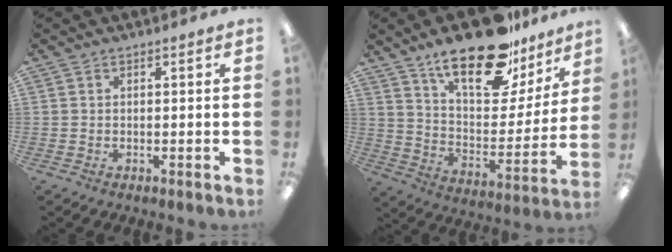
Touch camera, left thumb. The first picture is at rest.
{"total": 24.0, "force": [17.0, 9.6, 14.0], "torque": [-0.219, -0.107, 0.291]}